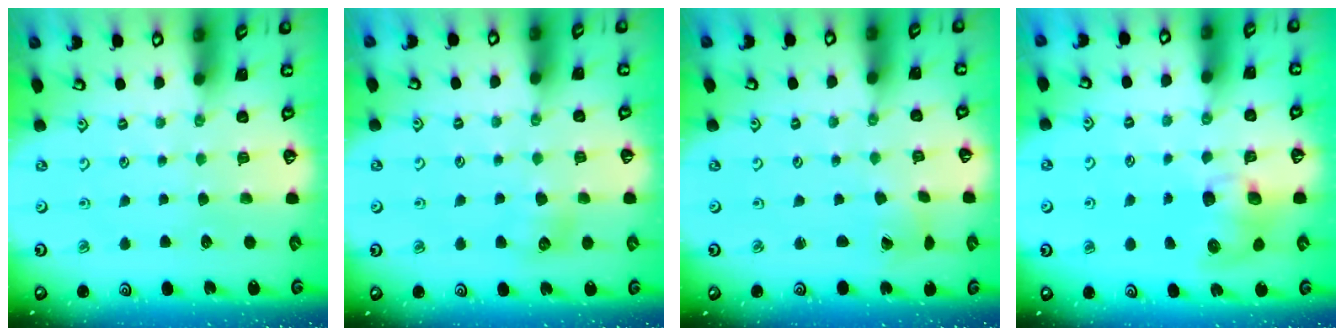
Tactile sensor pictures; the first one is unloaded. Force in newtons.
{"total": 6.0, "press": 5.9, "slide": 0.9}
{"total": 1.1, "press": 1.0, "slide": 0.1}
{"total": 8.2, "press": 8.1, "slide": 1.2}